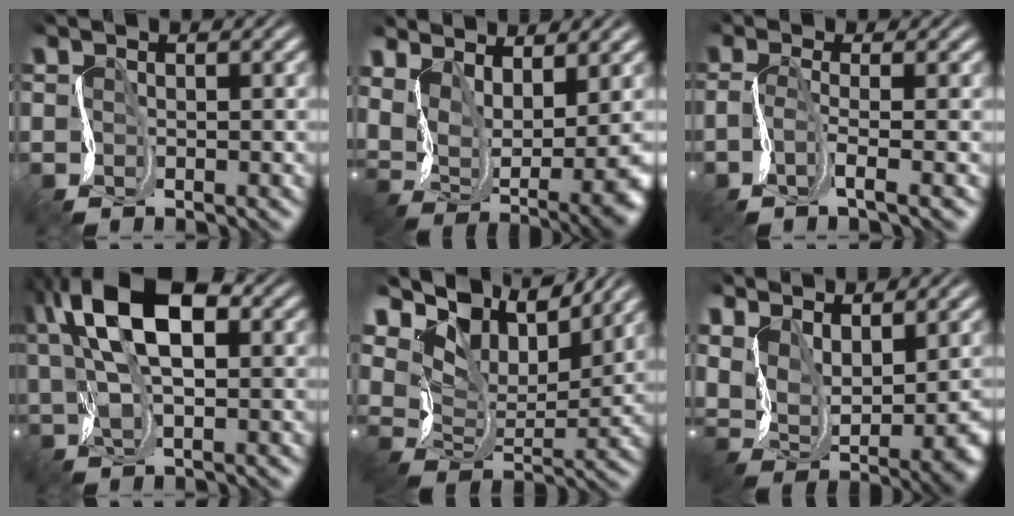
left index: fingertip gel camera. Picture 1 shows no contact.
{"total": 7.7, "force": [3.3, 3.4, 6.1], "torque": [-0.123, -0.013, 0.072]}
{"total": 2.5, "force": [-0.7, 0.3, 2.4], "torque": [-0.053, -0.004, -0.022]}
{"total": 10.2, "force": [3.8, 4.7, 8.1], "torque": [-0.149, 0.021, 0.055]}
{"total": 10.0, "force": [8.4, 3.7, 4.2], "torque": [-0.091, 0.003, 0.140]}
{"total": 6.2, "force": [3.0, 3.1, 4.5], "torque": [-0.096, -0.006, 0.066]}